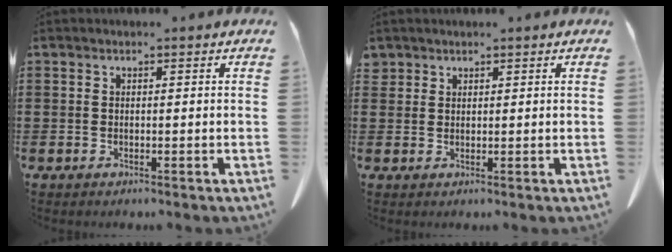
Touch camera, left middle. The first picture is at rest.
{"total": 1.5, "force": [1.4, 0.7, 0.1], "torque": [-0.006, 0.000, 0.028]}